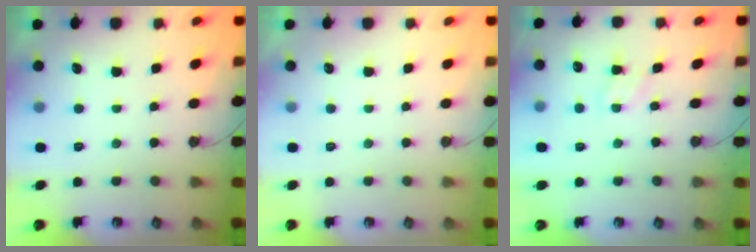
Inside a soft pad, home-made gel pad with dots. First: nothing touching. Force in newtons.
{"total": 0.0}
{"total": 5.2, "press": 5.1, "slide": 0.6}